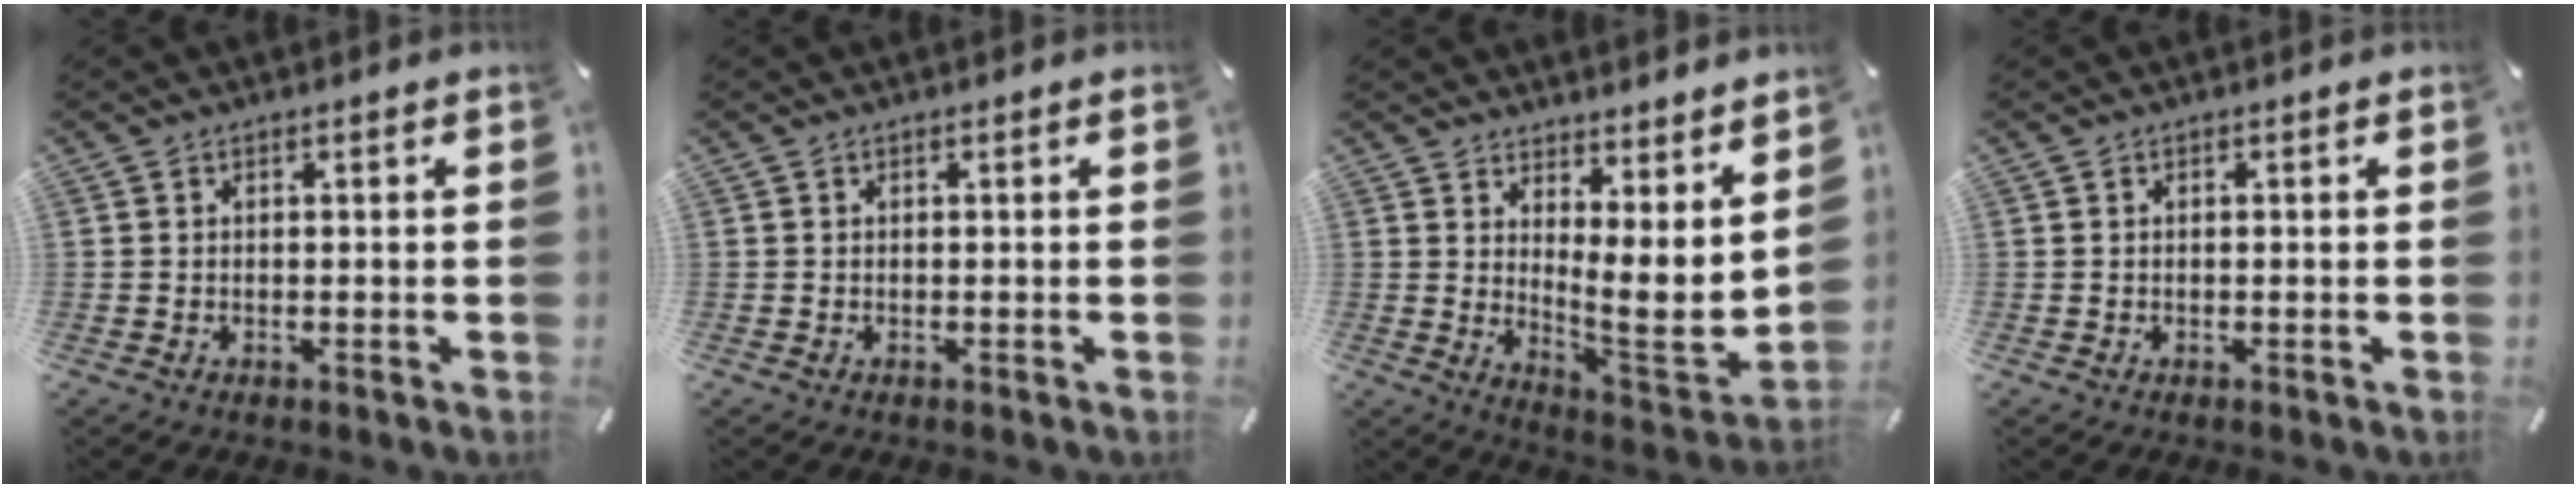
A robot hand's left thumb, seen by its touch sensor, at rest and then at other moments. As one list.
[{"total": 0.0}, {"total": 9.2, "force": [2.7, 3.1, 8.2], "torque": [-0.100, -0.062, 0.056]}, {"total": 0.0}]